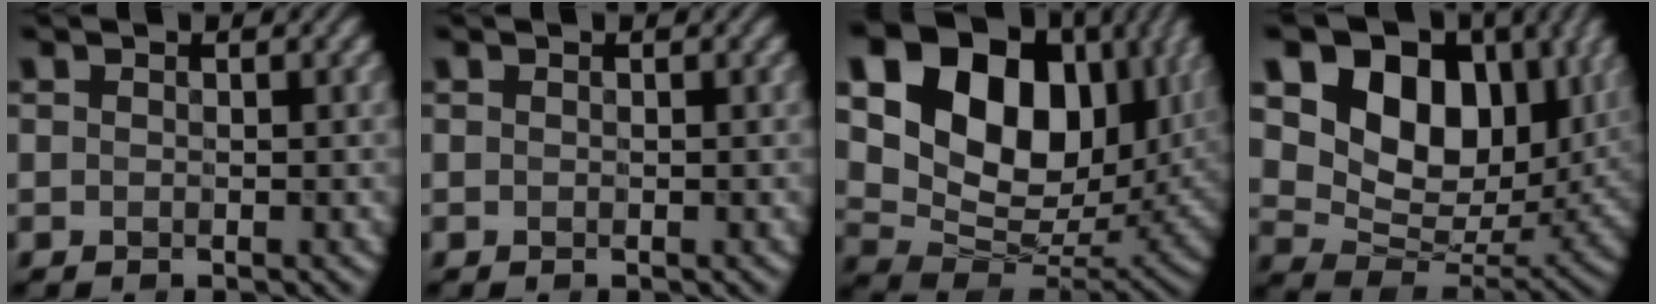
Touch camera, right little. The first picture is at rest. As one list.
[{"total": 0.0}, {"total": 19.7, "force": [7.5, 13.6, 12.1], "torque": [-0.241, 0.055, 0.144]}, {"total": 13.8, "force": [5.2, 9.4, 8.6], "torque": [-0.143, 0.013, 0.087]}]